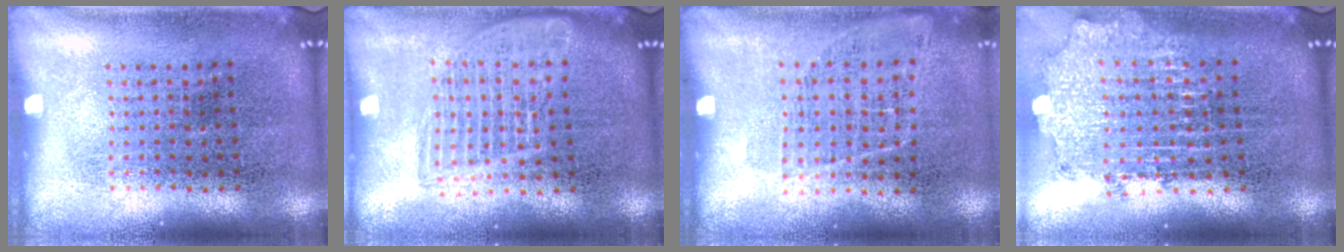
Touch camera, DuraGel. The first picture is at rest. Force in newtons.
{"total": 1.7, "press": 1.5, "slide": 0.8}
{"total": 1.0, "press": 0.8, "slide": 0.6}
{"total": 2.0, "press": 1.6, "slide": 1.3}